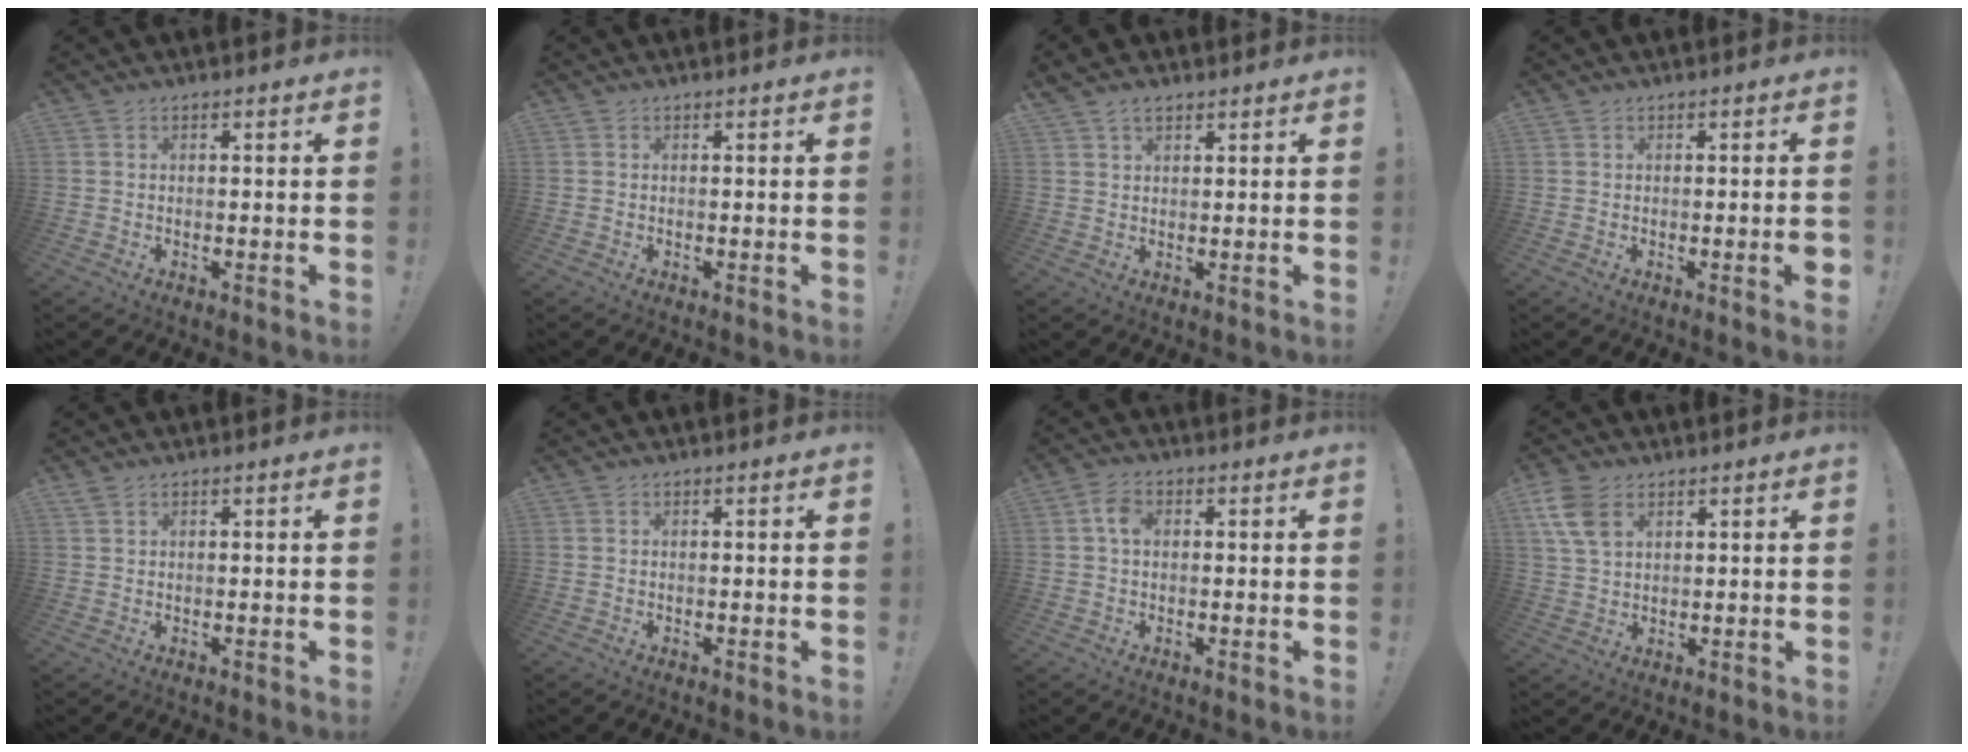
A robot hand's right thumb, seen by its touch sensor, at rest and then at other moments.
{"total": 0.0}
{"total": 3.8, "force": [2.8, 2.0, 1.6], "torque": [-0.019, -0.013, 0.051]}
{"total": 2.5, "force": [-0.6, 0.0, 2.5], "torque": [-0.033, -0.006, -0.011]}
{"total": 1.0, "force": [0.8, 0.3, 0.6], "torque": [-0.013, 0.001, 0.015]}
{"total": 0.0}
{"total": 4.5, "force": [0.7, 2.9, 3.3], "torque": [-0.056, 0.010, 0.012]}
{"total": 8.5, "force": [3.9, 5.2, 5.5], "torque": [-0.106, -0.010, 0.076]}